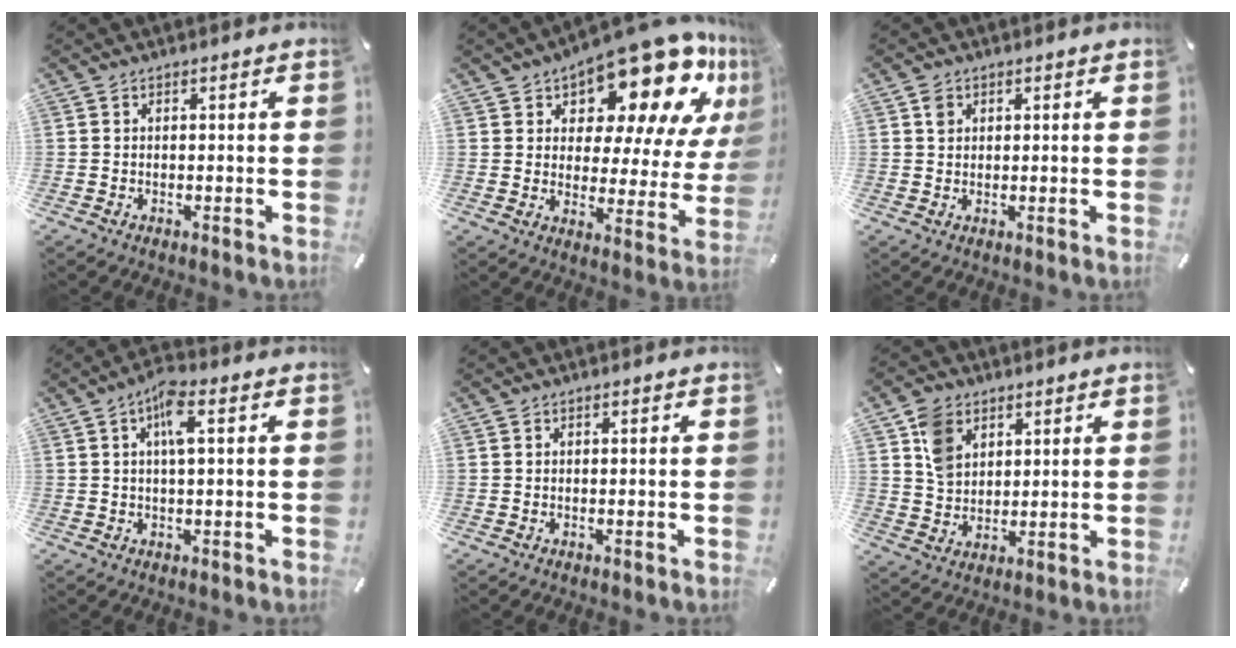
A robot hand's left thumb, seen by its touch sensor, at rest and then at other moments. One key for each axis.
{"total": 18.6, "fx": 13.7, "fy": 7.9, "fz": 9.9, "tx": -0.145, "ty": -0.110, "tz": 0.229}
{"total": 2.0, "fx": 0.8, "fy": 1.7, "fz": 0.7, "tx": -0.007, "ty": 0.001, "tz": 0.012}
{"total": 5.9, "fx": 1.6, "fy": 1.7, "fz": 5.4, "tx": -0.102, "ty": 0.005, "tz": 0.024}
{"total": 0.0}
{"total": 7.7, "fx": 3.5, "fy": 6.1, "fz": 3.0, "tx": -0.061, "ty": 0.008, "tz": 0.068}